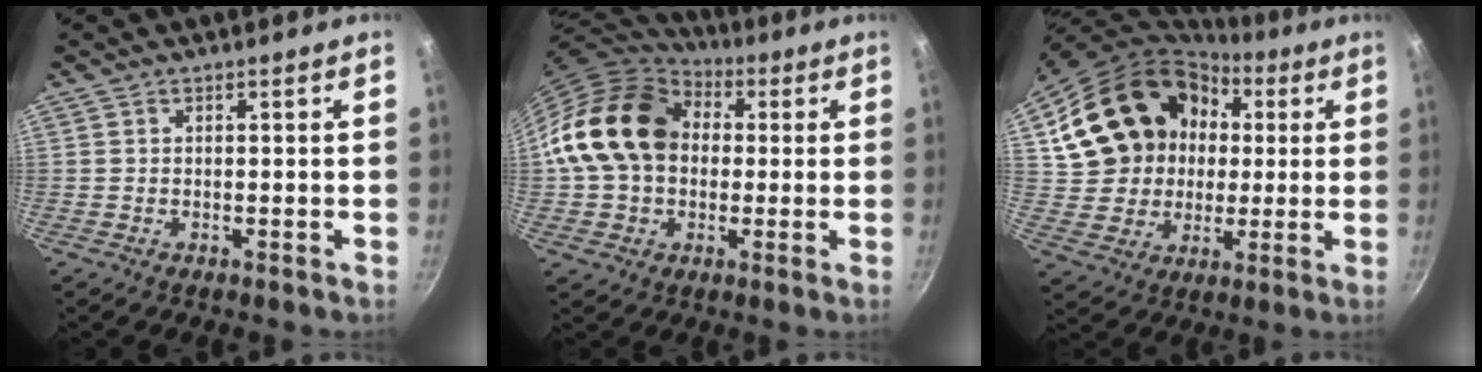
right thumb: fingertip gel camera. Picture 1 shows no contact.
{"total": 18.9, "force": [2.6, 14.4, 11.9], "torque": [-0.191, 0.034, 0.038]}
{"total": 21.6, "force": [5.2, 18.0, 10.8], "torque": [-0.177, 0.037, 0.108]}